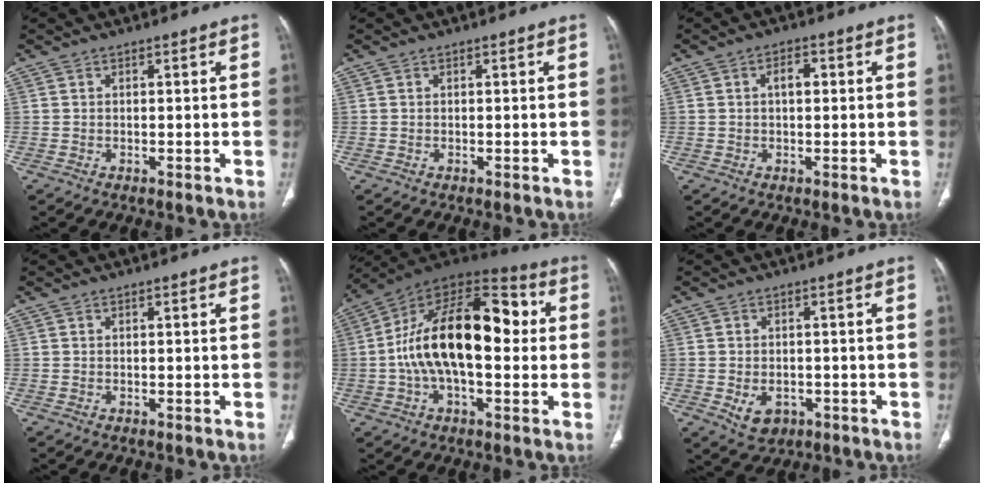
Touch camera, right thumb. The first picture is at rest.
{"total": 0.0}
{"total": 3.0, "force": [0.5, 1.7, 2.5], "torque": [-0.037, 0.011, 0.006]}
{"total": 0.0}
{"total": 23.4, "force": [1.3, 12.1, 20.0], "torque": [-0.324, 0.043, 0.011]}
{"total": 5.1, "force": [-1.6, 3.7, 3.0], "torque": [-0.042, 0.008, -0.011]}